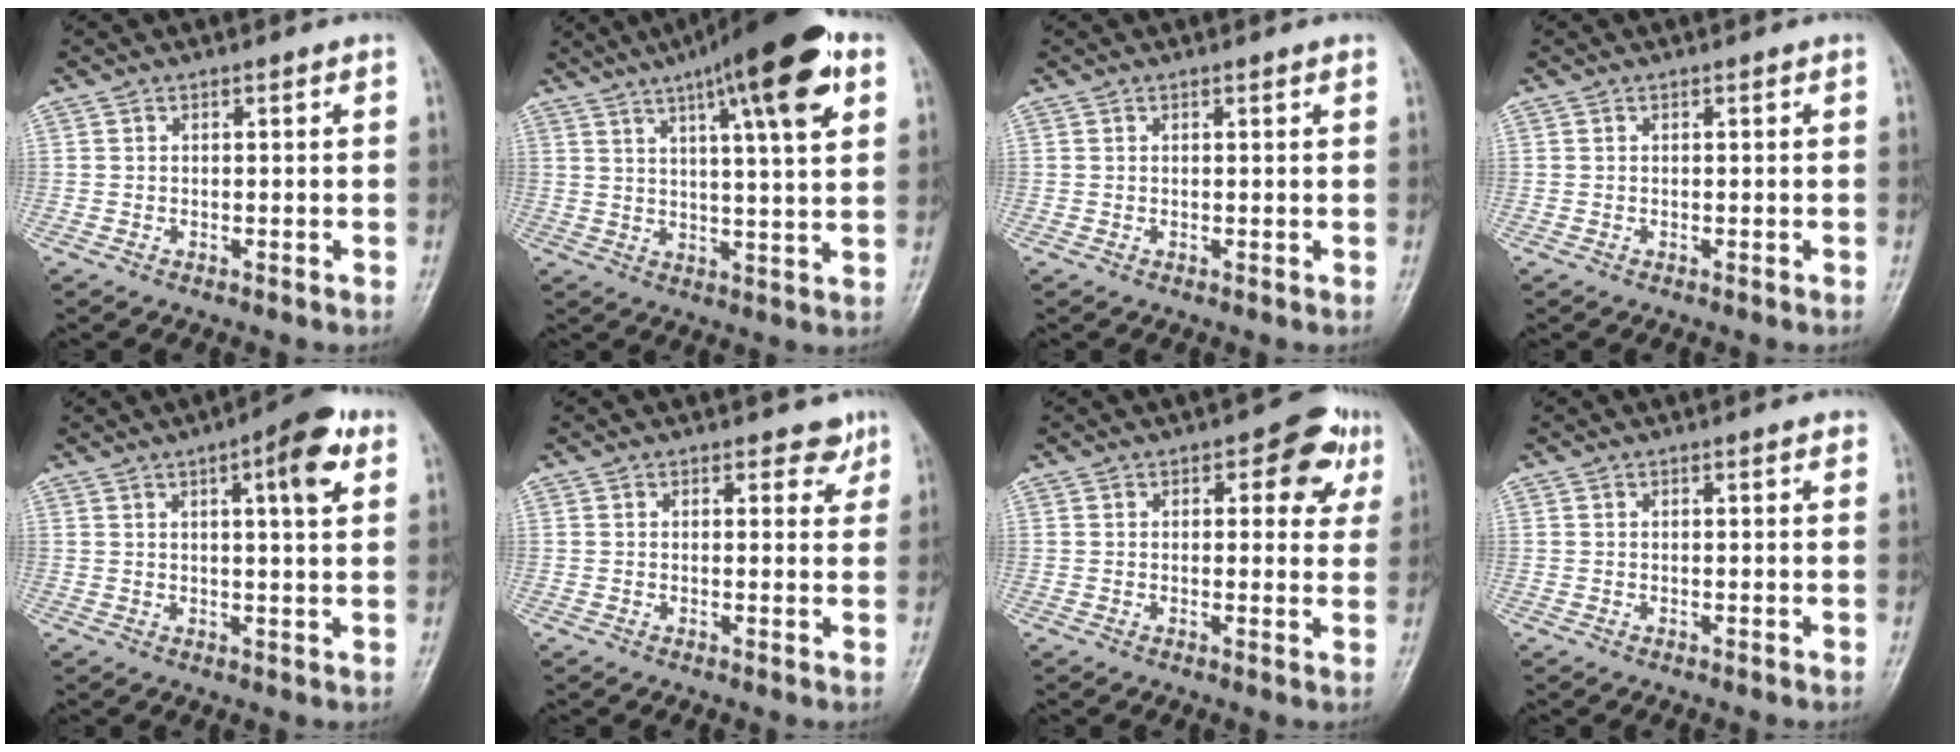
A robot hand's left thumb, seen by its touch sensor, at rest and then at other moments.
{"total": 18.4, "force": [9.1, 3.8, 15.5], "torque": [-0.217, -0.013, 0.131]}
{"total": 0.7, "force": [0.5, 0.1, 0.4], "torque": [-0.007, -0.001, 0.003]}
{"total": 0.0}
{"total": 8.8, "force": [3.8, 2.3, 7.7], "torque": [-0.096, -0.006, 0.046]}
{"total": 2.8, "force": [2.0, 1.6, 1.0], "torque": [0.011, -0.011, 0.020]}
{"total": 7.9, "force": [3.4, 4.4, 5.7], "torque": [-0.024, -0.006, 0.031]}
{"total": 1.1, "force": [0.8, 0.4, 0.6], "torque": [-0.009, -0.002, 0.006]}